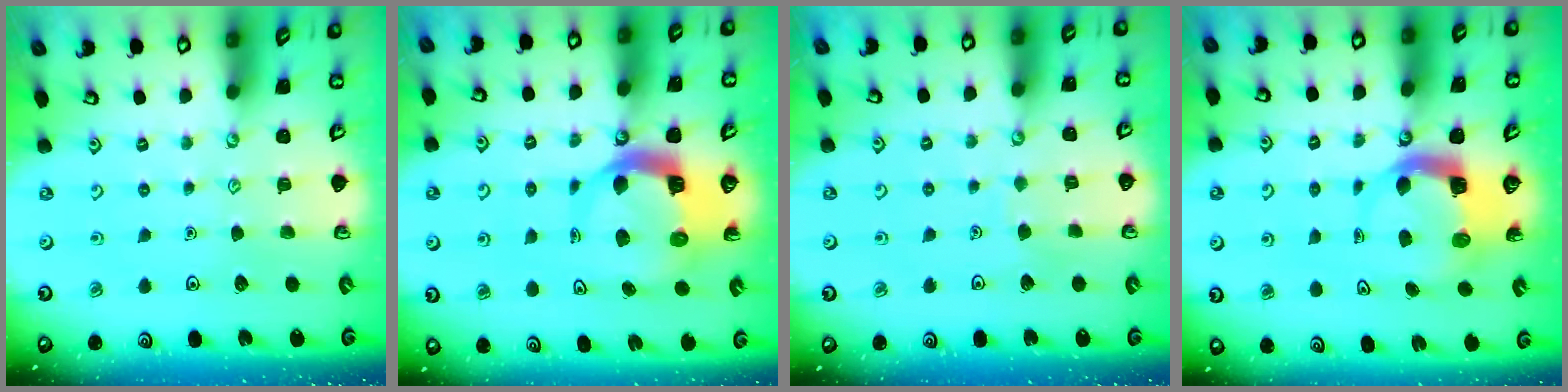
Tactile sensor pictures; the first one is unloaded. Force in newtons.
{"total": 8.0, "press": 8.0, "slide": 1.1}
{"total": 2.7, "press": 2.7, "slide": 0.1}
{"total": 5.1, "press": 5.1, "slide": 0.7}